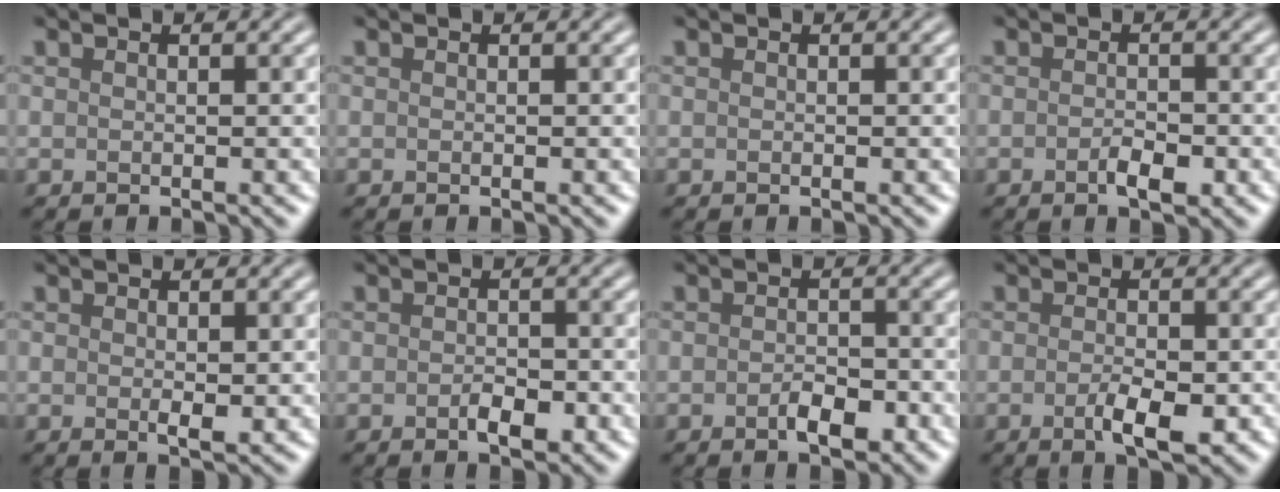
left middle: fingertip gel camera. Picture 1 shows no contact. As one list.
[{"total": 0.0}, {"total": 0.0}, {"total": 1.9, "force": [-0.8, 0.7, 1.6], "torque": [-0.027, -0.001, -0.015]}, {"total": 1.2, "force": [0.0, 0.5, 1.1], "torque": [-0.018, -0.004, 0.000]}, {"total": 2.1, "force": [-0.8, 1.0, 1.7], "torque": [-0.027, 0.000, -0.014]}, {"total": 2.4, "force": [-1.1, 1.1, 1.9], "torque": [-0.030, 0.001, -0.019]}, {"total": 3.2, "force": [-1.1, 1.0, 2.8], "torque": [-0.053, -0.005, -0.018]}]